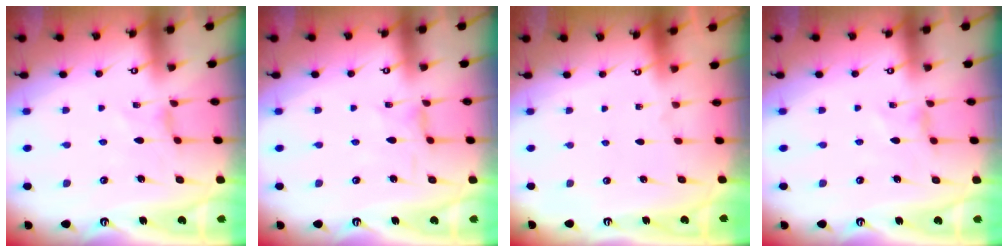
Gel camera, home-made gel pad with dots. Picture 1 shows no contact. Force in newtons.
{"total": 1.1, "press": 1.1, "slide": 0.2}
{"total": 0.0}
{"total": 1.0, "press": 1.0, "slide": 0.3}